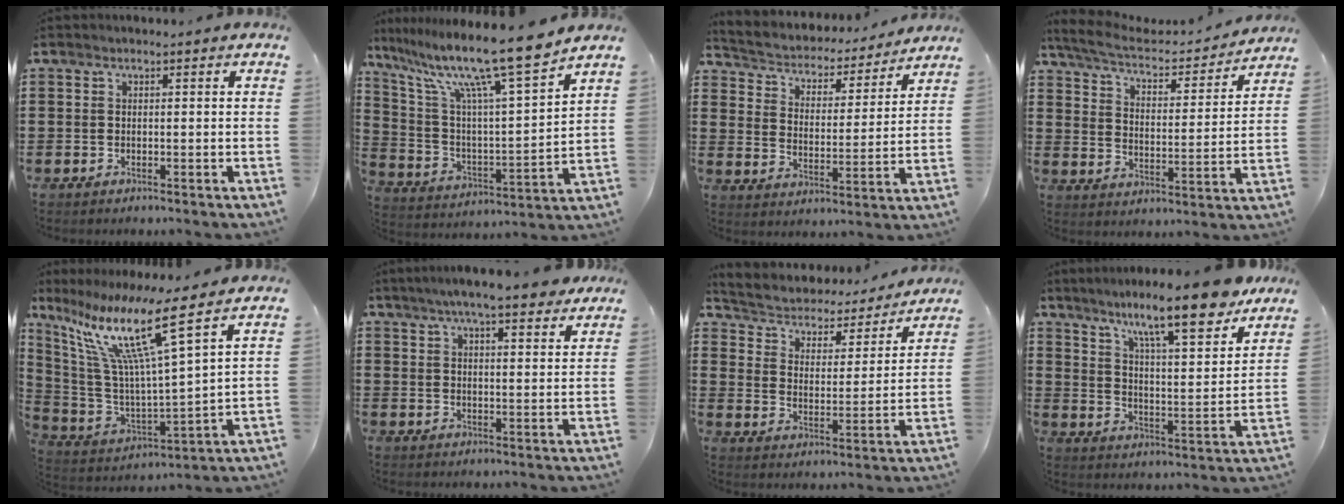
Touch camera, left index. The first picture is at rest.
{"total": 13.7, "force": [10.8, 0.2, 8.5], "torque": [-0.194, -0.069, 0.174]}
{"total": 3.6, "force": [3.5, 0.8, 0.2], "torque": [-0.029, -0.032, 0.051]}
{"total": 5.5, "force": [5.0, 0.9, 2.1], "torque": [-0.067, -0.032, 0.081]}
{"total": 14.3, "force": [8.5, 0.9, 11.4], "torque": [-0.260, -0.053, 0.127]}
{"total": 6.6, "force": [5.7, 0.7, 3.3], "torque": [-0.073, -0.013, 0.100]}
{"total": 3.5, "force": [3.3, 1.1, 0.2], "torque": [-0.028, -0.029, 0.048]}
{"total": 12.0, "force": [9.7, 1.0, 7.0], "torque": [-0.131, -0.052, 0.160]}